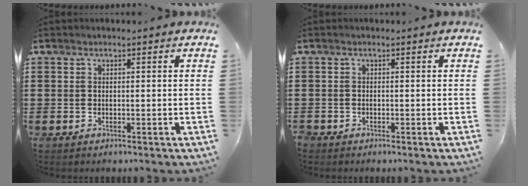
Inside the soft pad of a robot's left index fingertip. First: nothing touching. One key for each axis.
{"total": 0.8, "fx": -0.6, "fy": 0.5, "fz": 0.0, "tx": -0.002, "ty": 0.002, "tz": -0.015}